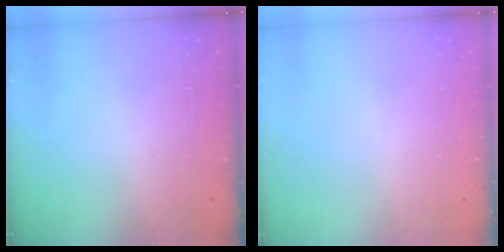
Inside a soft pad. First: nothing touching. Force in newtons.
{"total": 0.0}